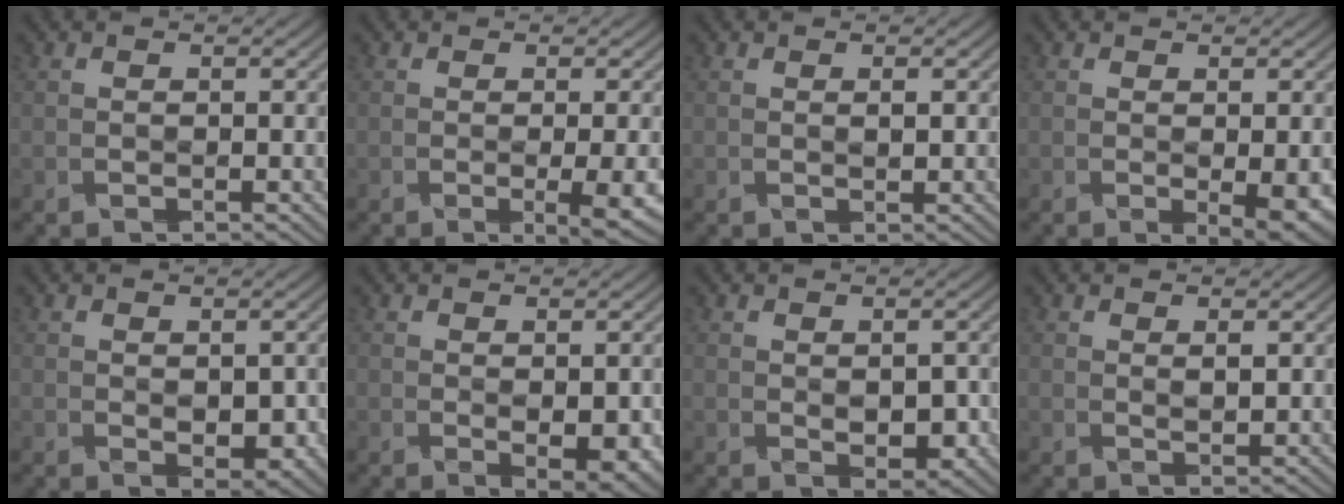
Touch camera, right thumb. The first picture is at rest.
{"total": 3.7, "force": [-0.5, 0.6, 3.6], "torque": [-0.063, -0.004, -0.006]}
{"total": 0.8, "force": [0.2, 0.2, 0.7], "torque": [-0.011, -0.002, 0.004]}
{"total": 3.4, "force": [-0.4, 0.9, 3.3], "torque": [-0.055, -0.011, -0.001]}
{"total": 2.9, "force": [-0.3, 1.8, 2.3], "torque": [-0.037, -0.011, 0.004]}
{"total": 3.7, "force": [-0.5, 1.7, 3.2], "torque": [-0.054, -0.014, 0.002]}
{"total": 3.2, "force": [-0.3, 1.9, 2.5], "torque": [-0.042, -0.011, 0.003]}
{"total": 1.1, "force": [0.6, 0.3, 0.8], "torque": [-0.019, -0.004, 0.012]}